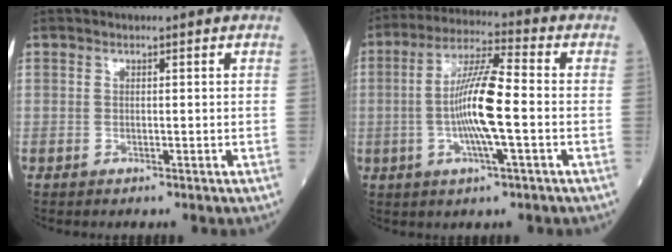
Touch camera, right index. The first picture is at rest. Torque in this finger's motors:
{"motor_torque": [0.52, 0.09, 0.31, 0.21]}